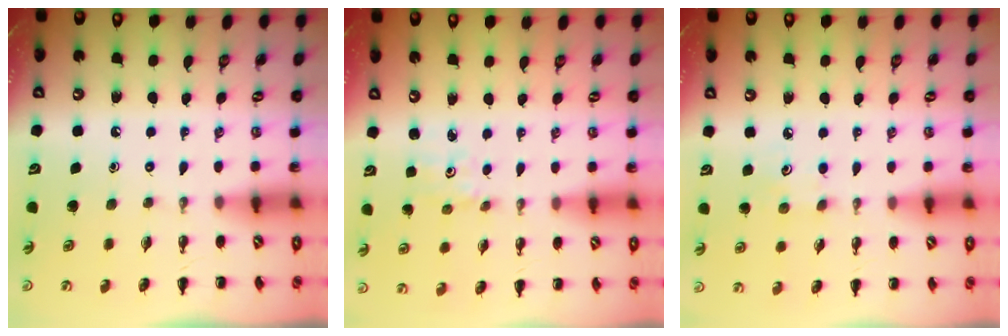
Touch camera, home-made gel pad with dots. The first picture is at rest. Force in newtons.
{"total": 1.1, "press": 1.0, "slide": 0.3}
{"total": 4.2, "press": 4.1, "slide": 0.9}